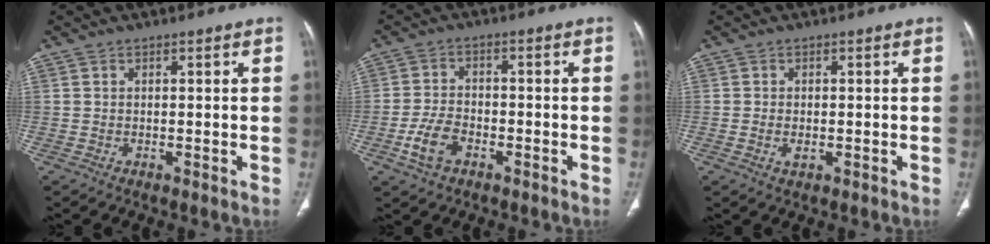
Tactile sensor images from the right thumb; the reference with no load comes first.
{"total": 6.0, "force": [-2.9, 3.5, 4.0], "torque": [-0.083, 0.016, -0.054]}
{"total": 1.7, "force": [-0.5, 0.9, 1.4], "torque": [-0.027, 0.002, -0.007]}